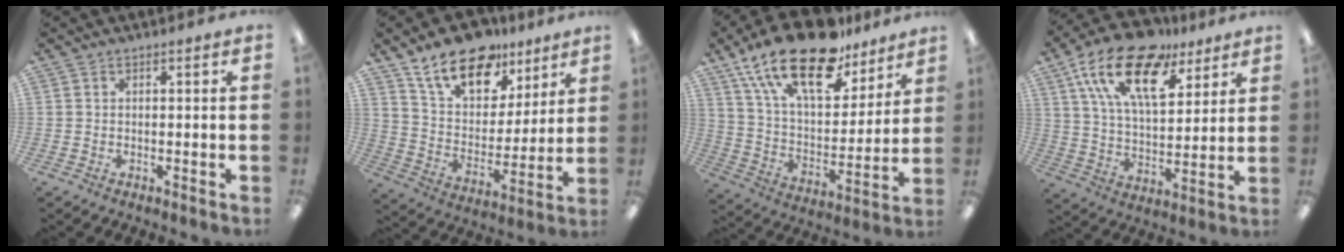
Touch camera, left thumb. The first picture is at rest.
{"total": 17.7, "force": [12.6, 9.3, 8.2], "torque": [-0.149, -0.068, 0.227]}
{"total": 23.7, "force": [16.4, 10.0, 14.0], "torque": [-0.266, -0.101, 0.281]}
{"total": 20.2, "force": [12.4, 9.7, 12.6], "torque": [-0.223, -0.056, 0.219]}